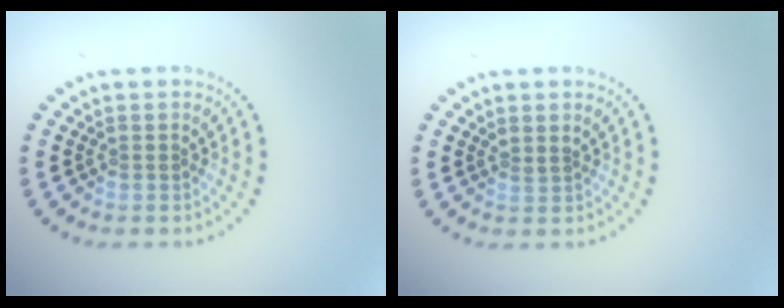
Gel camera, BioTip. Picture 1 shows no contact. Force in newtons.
{"total": 0.6, "press": 0.3, "slide": 0.6}